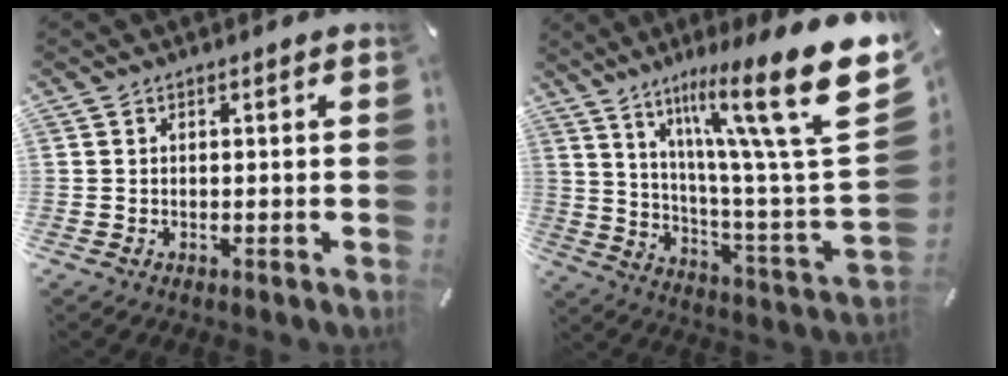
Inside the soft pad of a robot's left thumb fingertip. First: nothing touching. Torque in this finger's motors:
{"motor_torque": [3.53, 1.47, 1.40, -1.37, 0.58]}